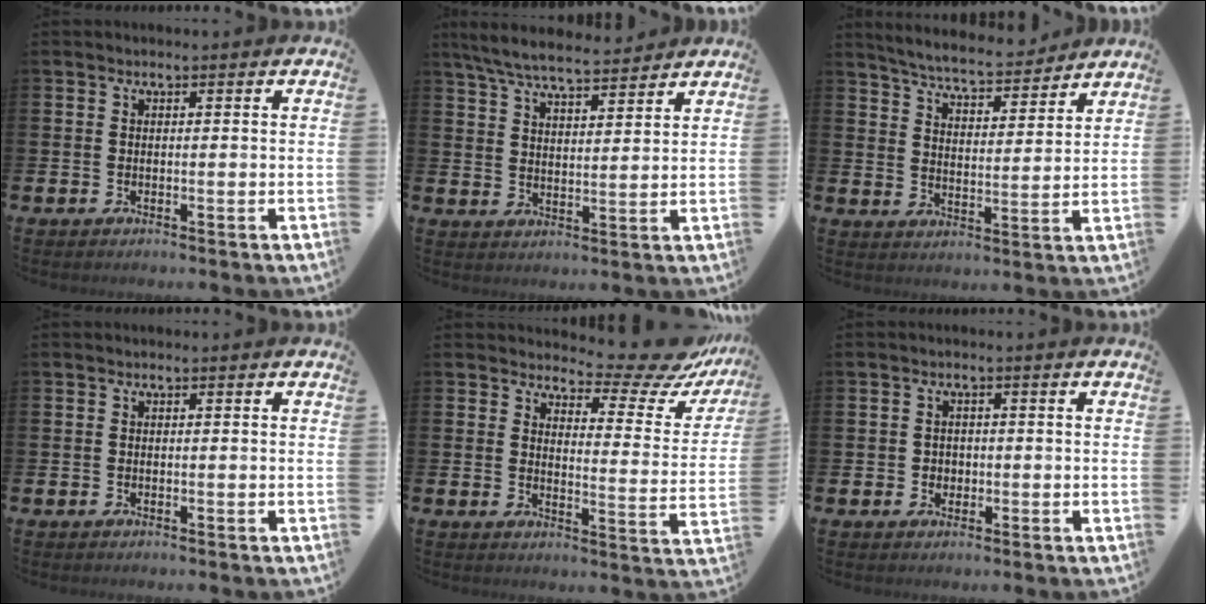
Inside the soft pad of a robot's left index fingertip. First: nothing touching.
{"total": 7.1, "force": [6.6, 1.0, 2.2], "torque": [-0.065, -0.030, 0.119]}
{"total": 6.3, "force": [6.1, 0.6, 1.3], "torque": [-0.050, -0.039, 0.106]}
{"total": 0.0}
{"total": 7.4, "force": [6.6, 2.2, 2.4], "torque": [-0.040, -0.060, 0.108]}
{"total": 1.5, "force": [0.0, 1.4, 0.3], "torque": [0.000, 0.005, -0.006]}